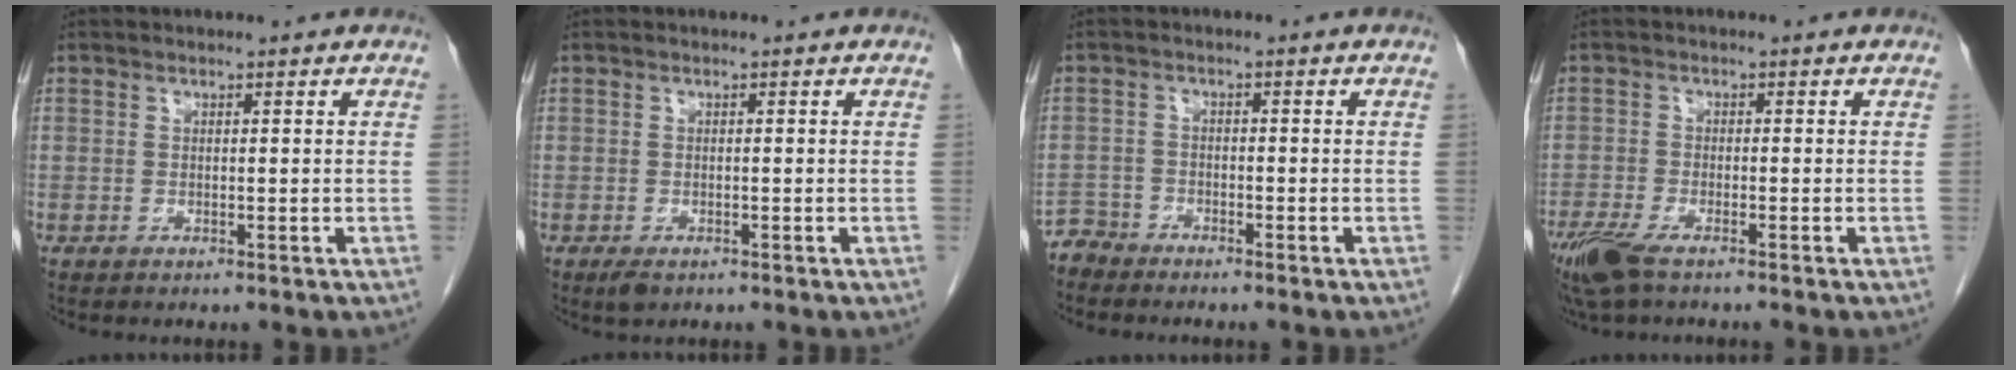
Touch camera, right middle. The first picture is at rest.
{"total": 1.7, "force": [-1.0, 0.8, 1.1], "torque": [-0.024, -0.003, -0.012]}
{"total": 2.8, "force": [-2.6, 0.4, -0.9], "torque": [0.019, -0.007, -0.054]}
{"total": 6.1, "force": [-4.4, 1.3, 4.0], "torque": [-0.082, -0.016, -0.084]}